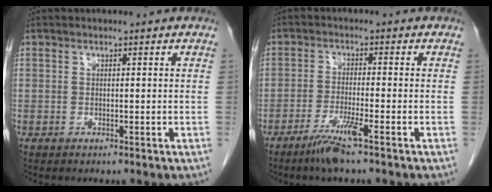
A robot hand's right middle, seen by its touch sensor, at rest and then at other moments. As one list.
[{"total": 4.8, "force": [-3.2, -0.4, 3.5], "torque": [-0.070, -0.010, -0.066]}]